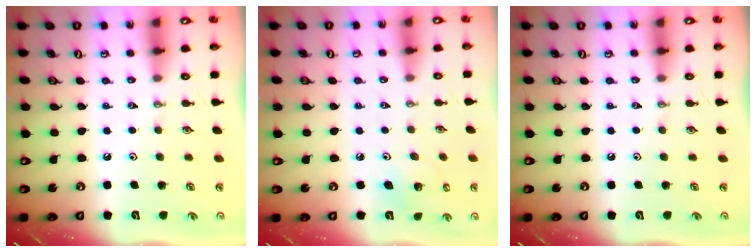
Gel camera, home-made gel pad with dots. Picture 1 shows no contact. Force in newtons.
{"total": 5.6, "press": 5.1, "slide": 2.3}
{"total": 0.0}